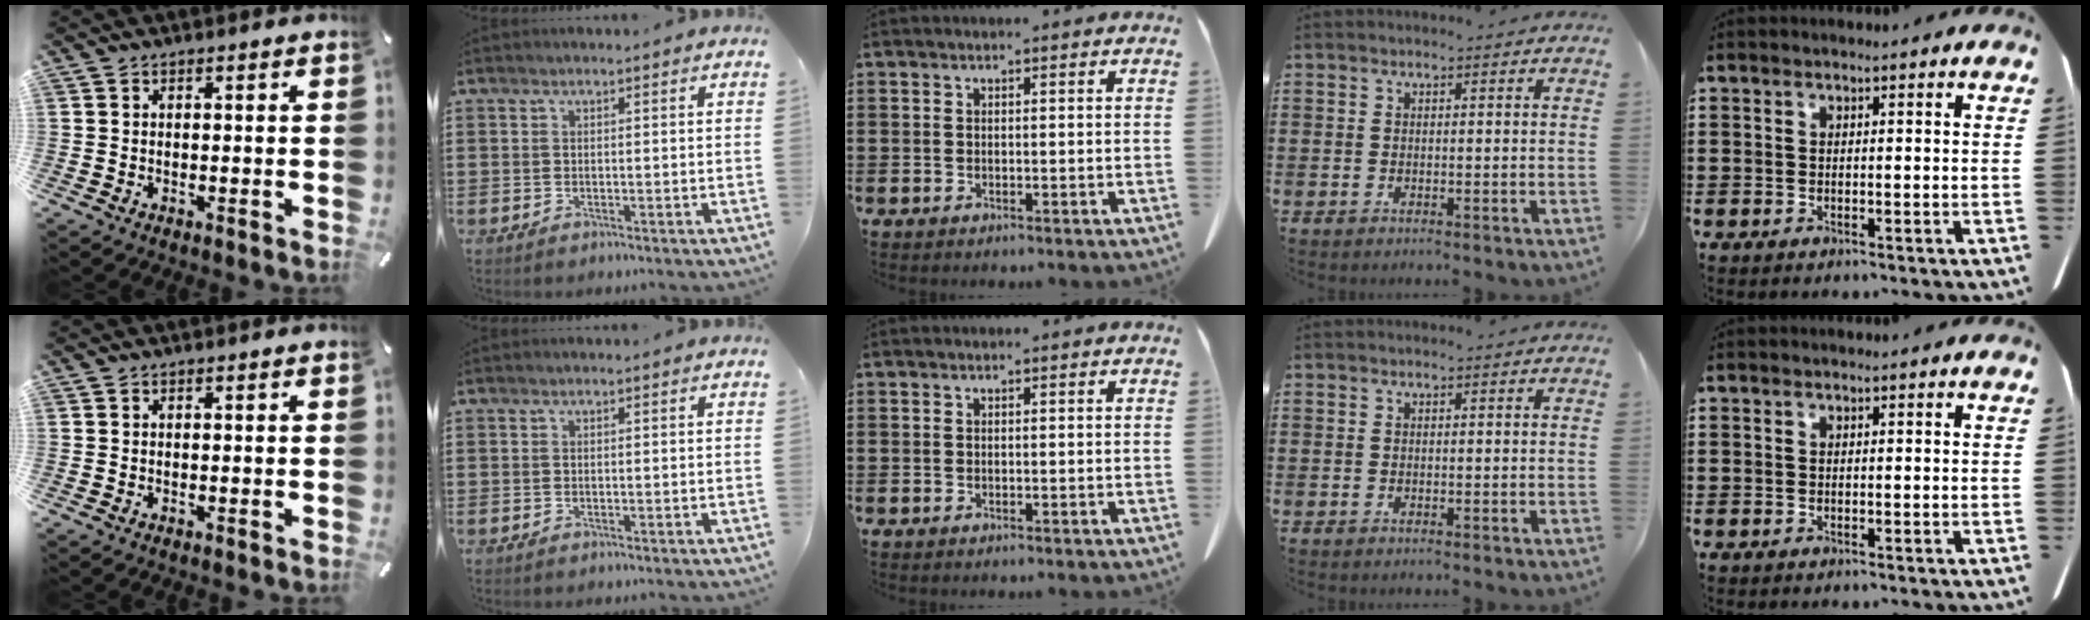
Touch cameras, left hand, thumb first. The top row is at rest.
{}